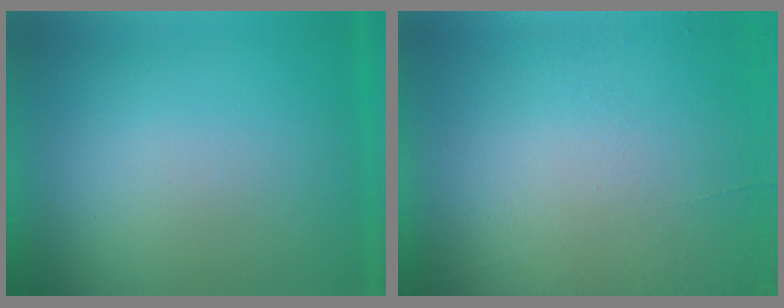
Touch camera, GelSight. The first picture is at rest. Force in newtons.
{"total": 4.5}